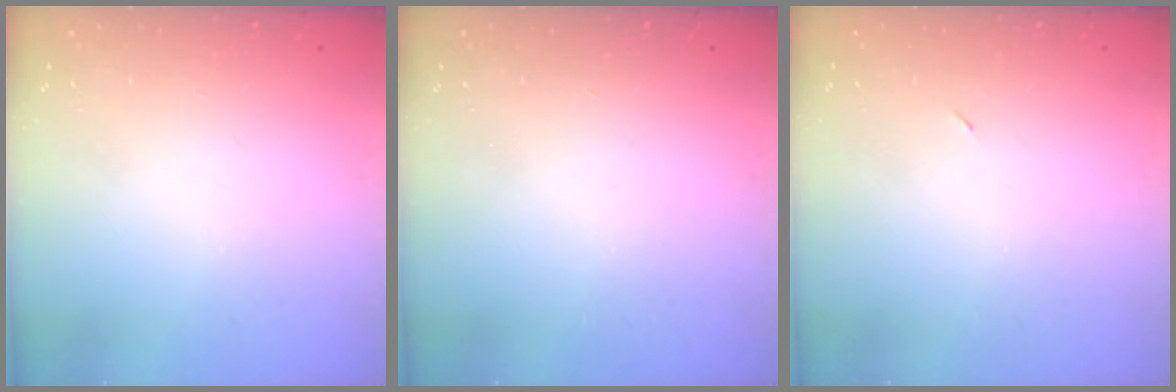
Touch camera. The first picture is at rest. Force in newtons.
{"total": 0.0}
{"total": 2.2, "press": 1.8, "slide": 1.2}